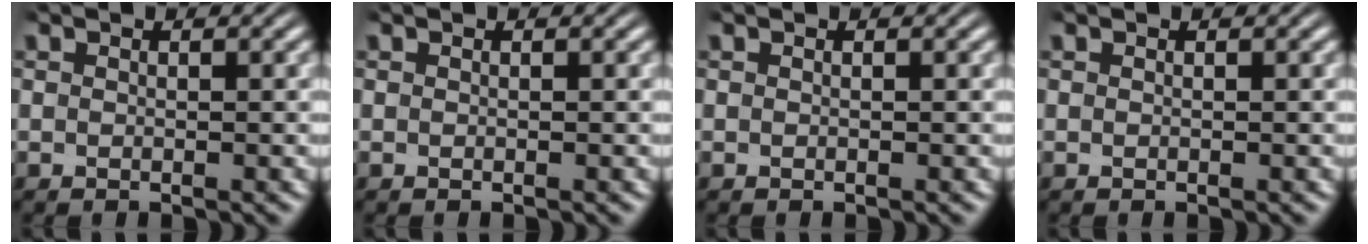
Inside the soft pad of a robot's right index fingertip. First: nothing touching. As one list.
[{"total": 0.0}, {"total": 0.0}, {"total": 0.0}]